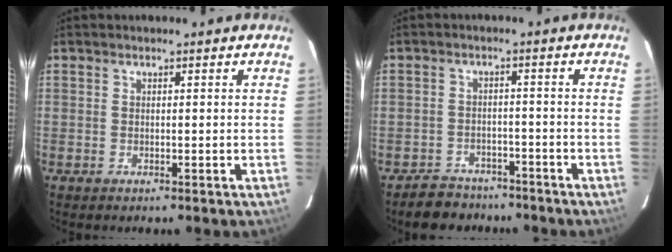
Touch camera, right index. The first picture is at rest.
{"total": 7.1, "force": [-5.8, 4.1, 0.8], "torque": [-0.030, 0.020, -0.079]}